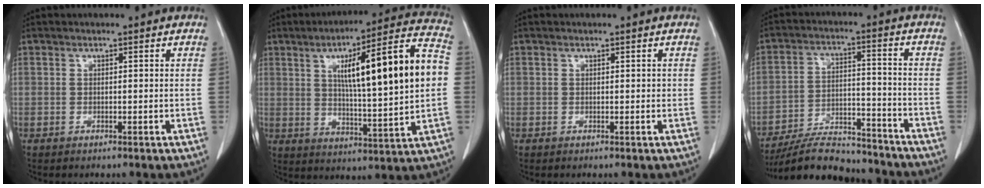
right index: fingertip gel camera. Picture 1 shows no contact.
{"total": 19.9, "force": [3.0, 1.9, 19.6], "torque": [-0.295, 0.025, 0.042]}
{"total": 0.7, "force": [0.2, 0.4, 0.5], "torque": [-0.005, 0.002, 0.004]}
{"total": 14.4, "force": [-13.5, 3.0, 4.0], "torque": [-0.061, 0.018, -0.214]}